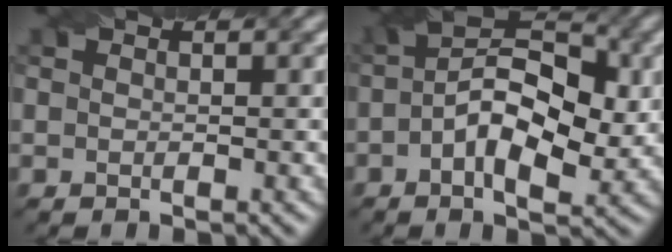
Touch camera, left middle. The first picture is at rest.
{"total": 8.4, "force": [-0.1, 4.3, 7.2], "torque": [-0.117, 0.014, -0.008]}